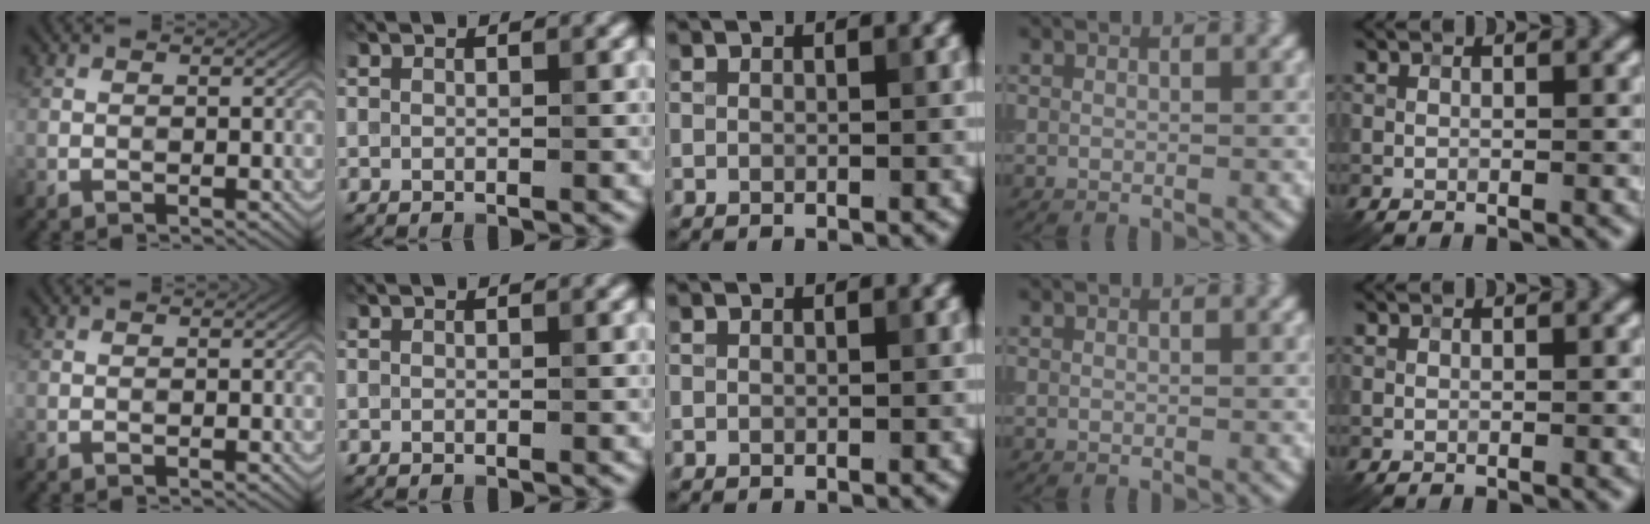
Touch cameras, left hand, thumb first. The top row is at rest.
{}